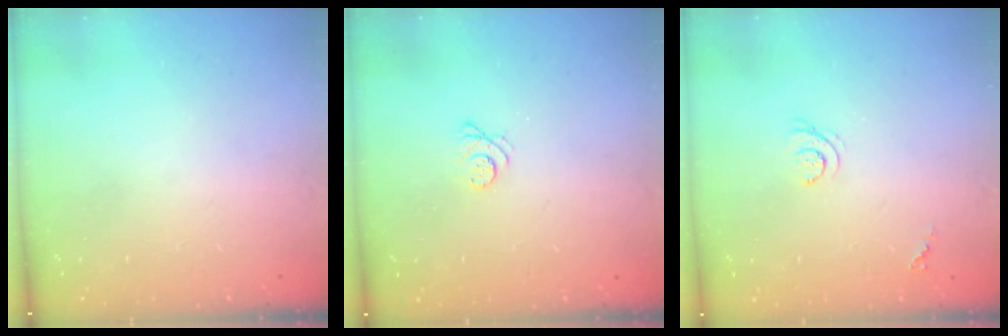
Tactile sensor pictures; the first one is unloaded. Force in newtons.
{"total": 3.3, "press": 3.3, "slide": 0.4}
{"total": 5.3, "press": 5.3, "slide": 0.7}